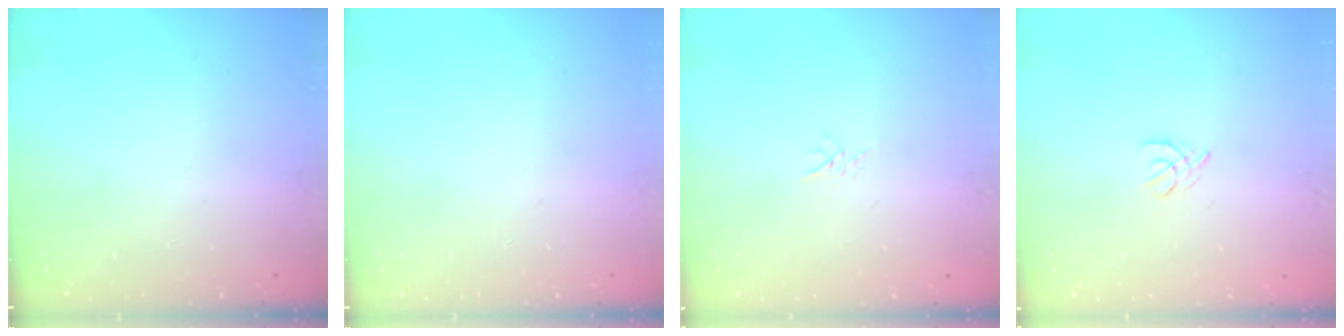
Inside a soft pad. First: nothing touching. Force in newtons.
{"total": 0.0}
{"total": 3.1, "press": 3.0, "slide": 0.5}
{"total": 2.0, "press": 1.9, "slide": 0.5}